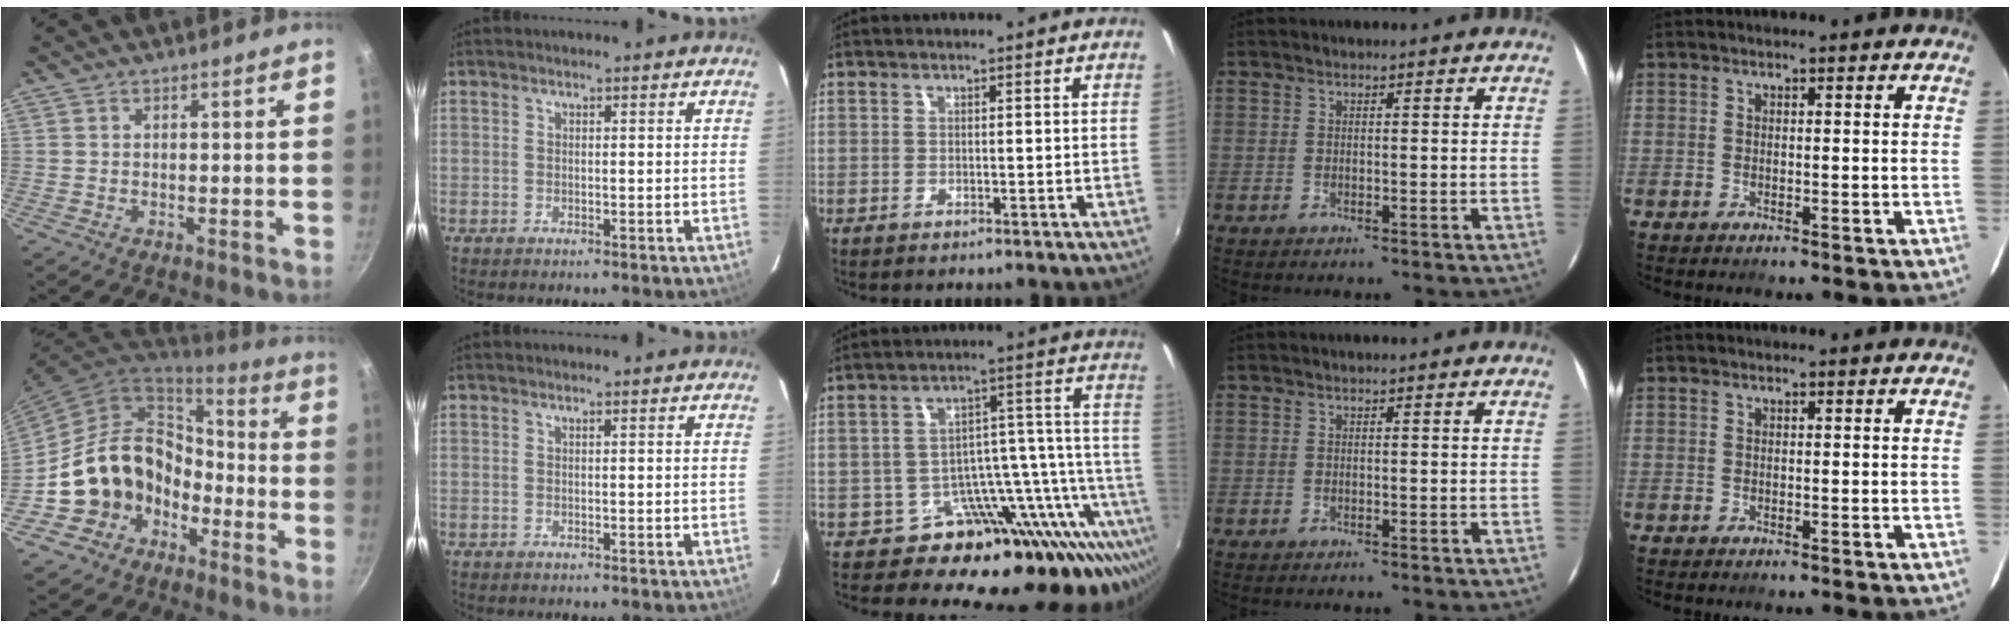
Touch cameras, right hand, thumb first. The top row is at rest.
{"thumb": {"total": 16.5, "force": [-6.1, 13.4, 7.4], "torque": [-0.095, 0.072, -0.095]}, "middle": {"total": 22.6, "force": [-14.4, 10.1, 14.2], "torque": [-0.161, 0.004, -0.208]}}